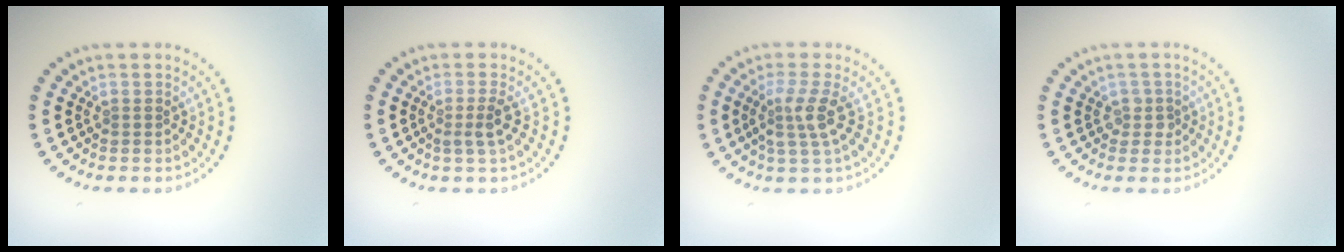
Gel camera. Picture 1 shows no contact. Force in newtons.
{"total": 1.7, "press": 1.3, "slide": 1.1}
{"total": 2.7, "press": 2.1, "slide": 1.8}
{"total": 1.2, "press": 1.1, "slide": 0.5}